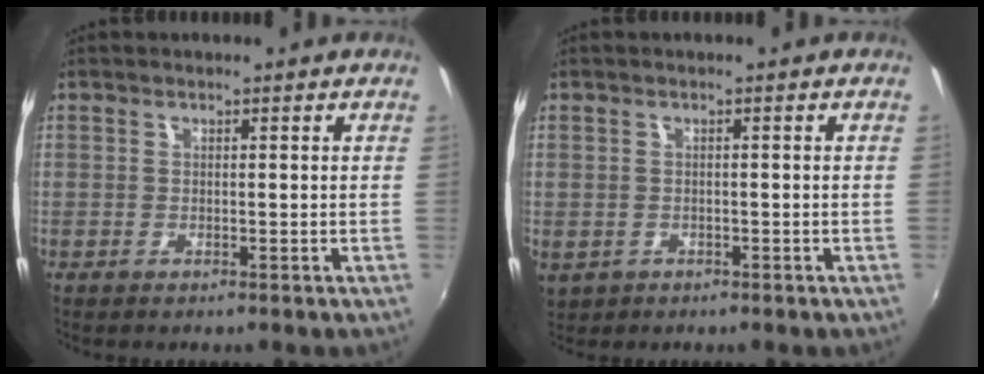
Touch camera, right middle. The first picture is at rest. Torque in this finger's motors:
{"motor_torque": [1.32, -0.82, 1.05, 0.21]}